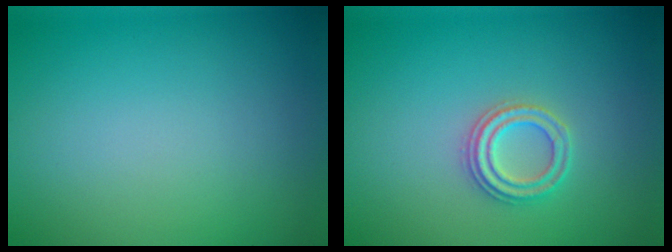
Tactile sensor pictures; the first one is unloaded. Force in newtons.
{"total": 2.3, "press": 2.3, "slide": 0.2}